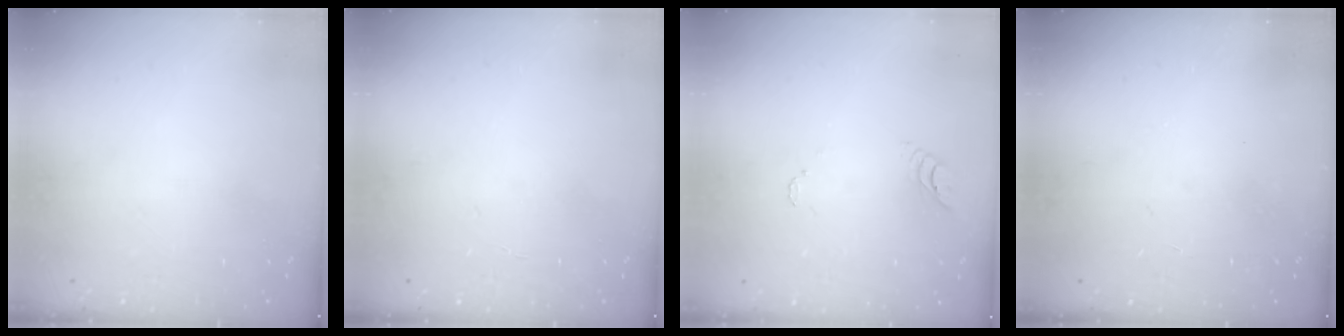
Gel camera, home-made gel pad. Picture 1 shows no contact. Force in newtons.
{"total": 2.0, "press": 2.0, "slide": 0.2}
{"total": 3.5, "press": 3.5, "slide": 0.2}
{"total": 0.0}